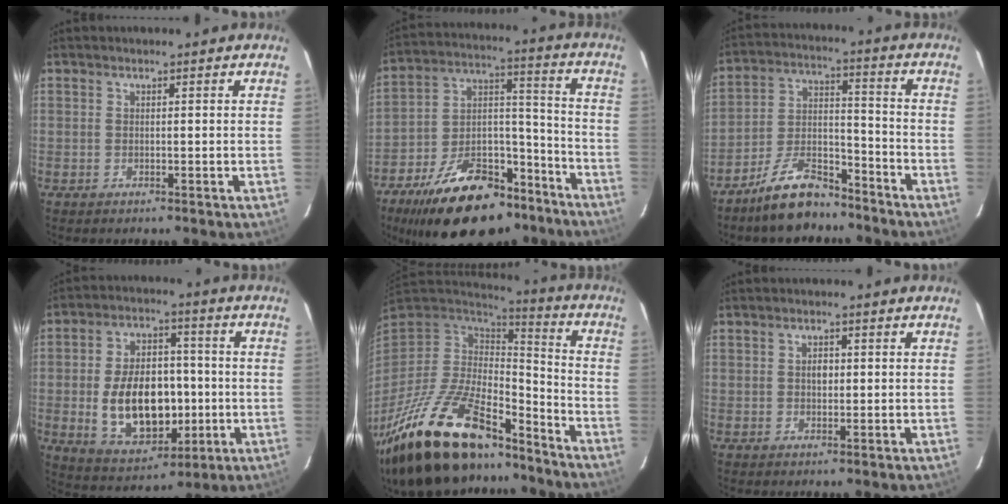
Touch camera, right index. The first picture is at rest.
{"total": 23.7, "force": [-16.4, 11.8, 12.5], "torque": [-0.235, 0.040, -0.238]}
{"total": 12.1, "force": [-9.7, 4.5, 5.8], "torque": [-0.121, 0.027, -0.168]}
{"total": 16.7, "force": [-2.3, 10.5, 12.8], "torque": [-0.251, 0.012, -0.011]}
{"total": 30.2, "force": [-20.8, 11.6, 18.7], "torque": [-0.369, -0.035, -0.338]}
{"total": 1.8, "force": [0.1, 1.3, 1.2], "torque": [-0.021, 0.006, 0.001]}